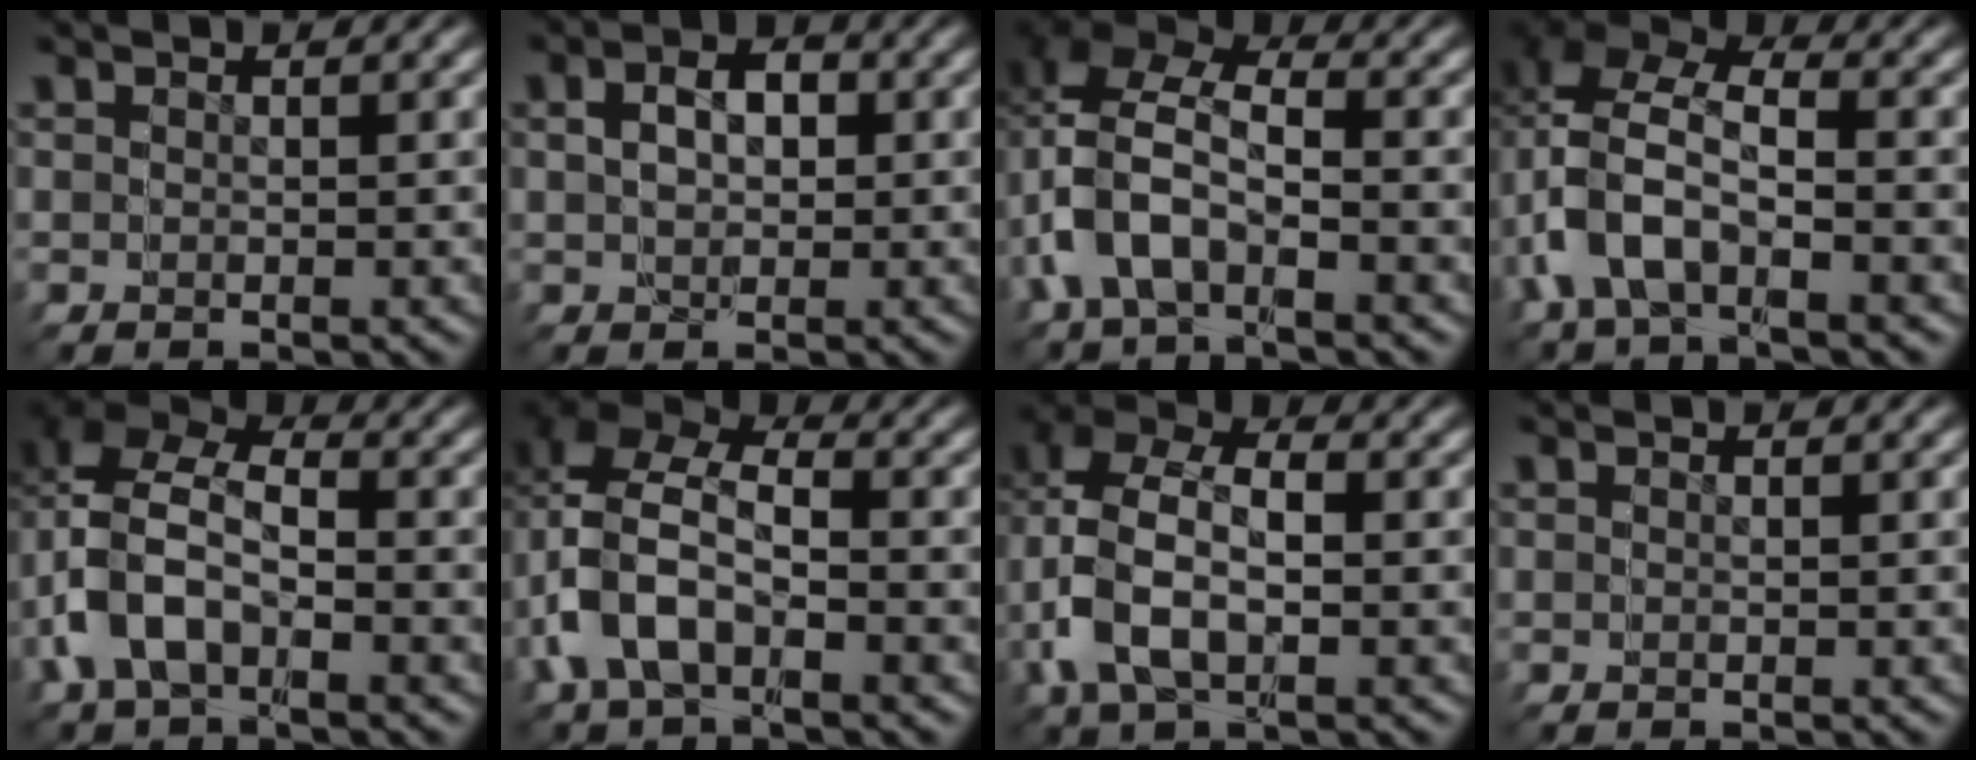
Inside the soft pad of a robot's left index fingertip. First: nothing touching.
{"total": 1.2, "force": [-0.4, 1.1, -0.3], "torque": [0.008, -0.012, -0.001]}
{"total": 9.0, "force": [-0.6, 7.2, 5.3], "torque": [-0.103, -0.010, -0.019]}
{"total": 7.2, "force": [-0.6, 5.6, 4.4], "torque": [-0.089, -0.009, -0.017]}
{"total": 11.4, "force": [-1.0, 9.8, 5.9], "torque": [-0.135, -0.012, -0.028]}
{"total": 10.2, "force": [-1.0, 8.4, 5.7], "torque": [-0.122, -0.012, -0.025]}
{"total": 5.9, "force": [0.0, 5.2, 2.7], "torque": [-0.091, -0.013, -0.007]}
{"total": 0.0}